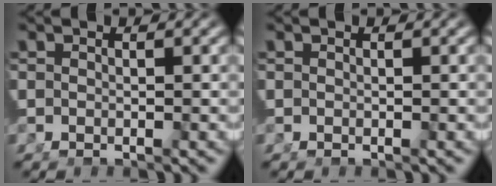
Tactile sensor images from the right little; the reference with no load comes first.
{"total": 0.0}